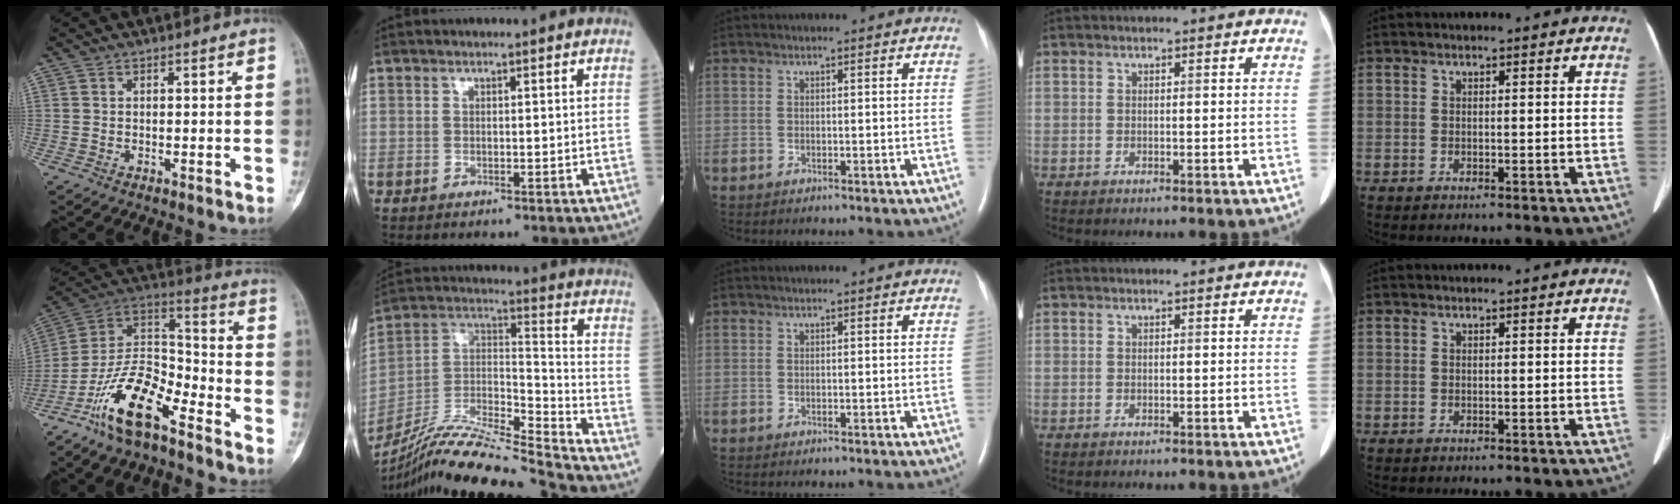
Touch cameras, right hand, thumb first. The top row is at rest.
{"thumb": {"total": 16.1, "force": [-10.4, 6.1, 10.7], "torque": [-0.191, 0.082, -0.200]}, "index": {"total": 19.9, "force": [-18.4, -0.5, 7.5], "torque": [-0.153, 0.014, -0.331]}}